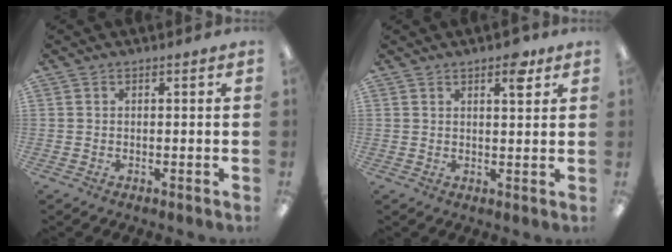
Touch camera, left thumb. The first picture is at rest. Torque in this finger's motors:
{"motor_torque": [0.14, 0.07, -0.35, 0.19, 0.04]}